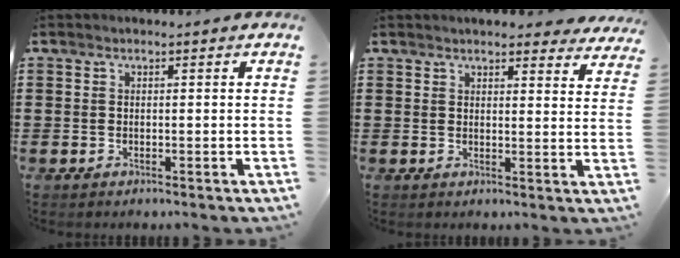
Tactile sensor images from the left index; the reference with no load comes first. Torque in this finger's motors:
{"motor_torque": [2.14, 0.00, 0.36, 0.05]}